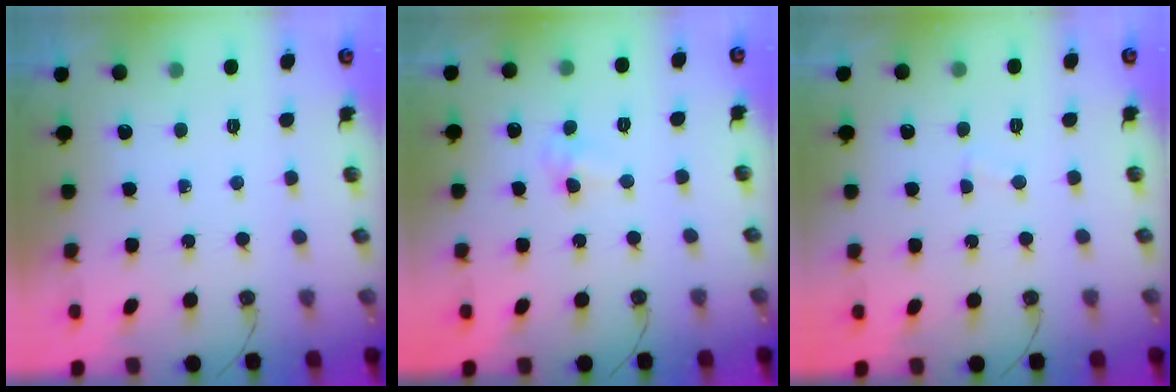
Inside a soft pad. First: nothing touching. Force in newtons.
{"total": 3.4, "press": 3.4, "slide": 0.5}
{"total": 1.7, "press": 1.7, "slide": 0.2}